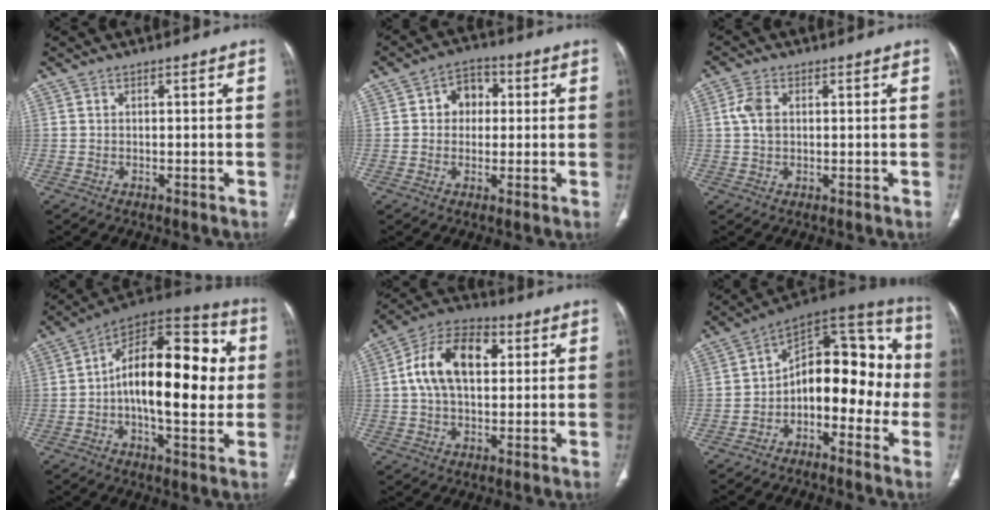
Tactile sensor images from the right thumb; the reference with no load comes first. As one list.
[{"total": 6.3, "force": [1.0, 5.1, 3.6], "torque": [-0.023, 0.011, 0.008]}, {"total": 3.9, "force": [0.6, 2.4, 3.0], "torque": [-0.073, 0.006, 0.011]}, {"total": 23.2, "force": [1.0, 10.8, 20.5], "torque": [-0.286, 0.033, 0.004]}, {"total": 14.6, "force": [3.1, 8.9, 11.1], "torque": [-0.187, 0.021, 0.047]}, {"total": 17.4, "force": [-2.7, 10.4, 13.6], "torque": [-0.135, 0.070, -0.054]}]